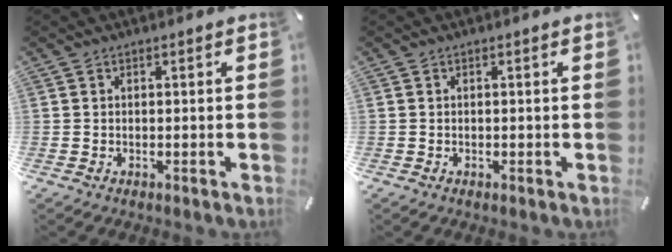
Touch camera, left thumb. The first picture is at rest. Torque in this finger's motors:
{"motor_torque": [-0.31, -0.24, 0.15, 0.00, 0.01]}